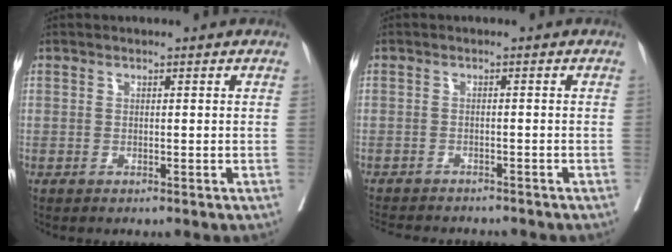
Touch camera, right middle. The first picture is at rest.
{"total": 9.7, "force": [-8.9, 2.2, 3.2], "torque": [-0.056, -0.008, -0.120]}